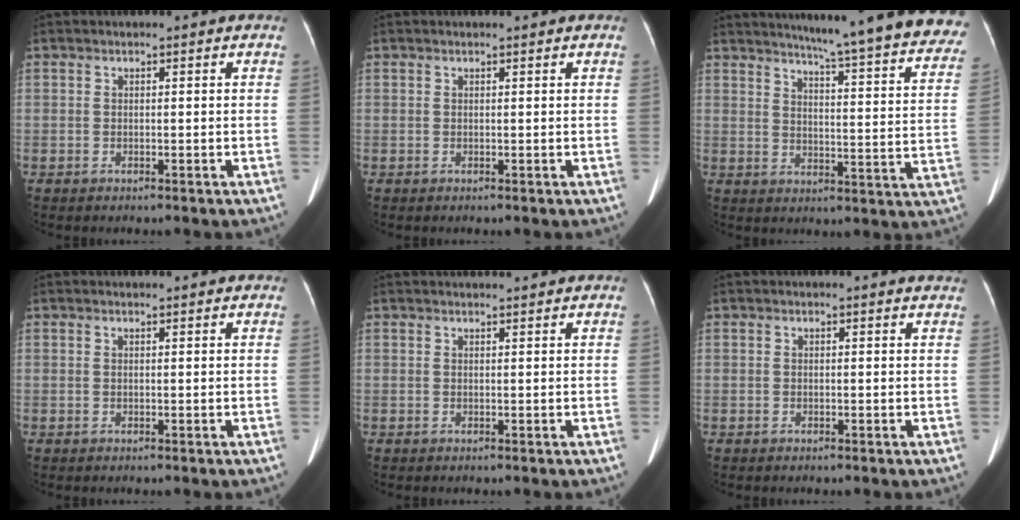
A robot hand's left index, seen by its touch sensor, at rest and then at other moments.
{"total": 0.7, "force": [0.6, 0.1, 0.2], "torque": [-0.003, 0.005, 0.008]}
{"total": 28.0, "force": [25.3, 1.4, 11.8], "torque": [-0.158, -0.097, 0.293]}
{"total": 2.7, "force": [2.6, 0.3, 0.8], "torque": [-0.013, 0.015, 0.028]}
{"total": 3.3, "force": [3.2, -0.2, 0.8], "torque": [-0.011, 0.018, 0.042]}
{"total": 2.6, "force": [2.6, 0.2, 0.3], "torque": [-0.008, -0.006, 0.011]}